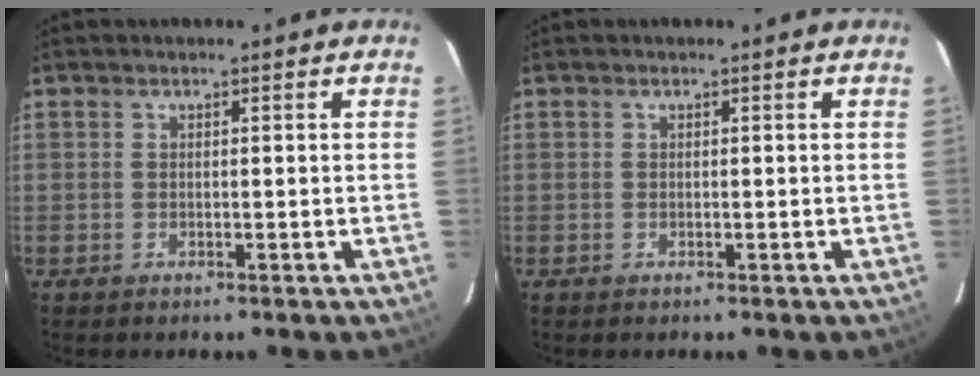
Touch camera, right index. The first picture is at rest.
{"total": 0.0}